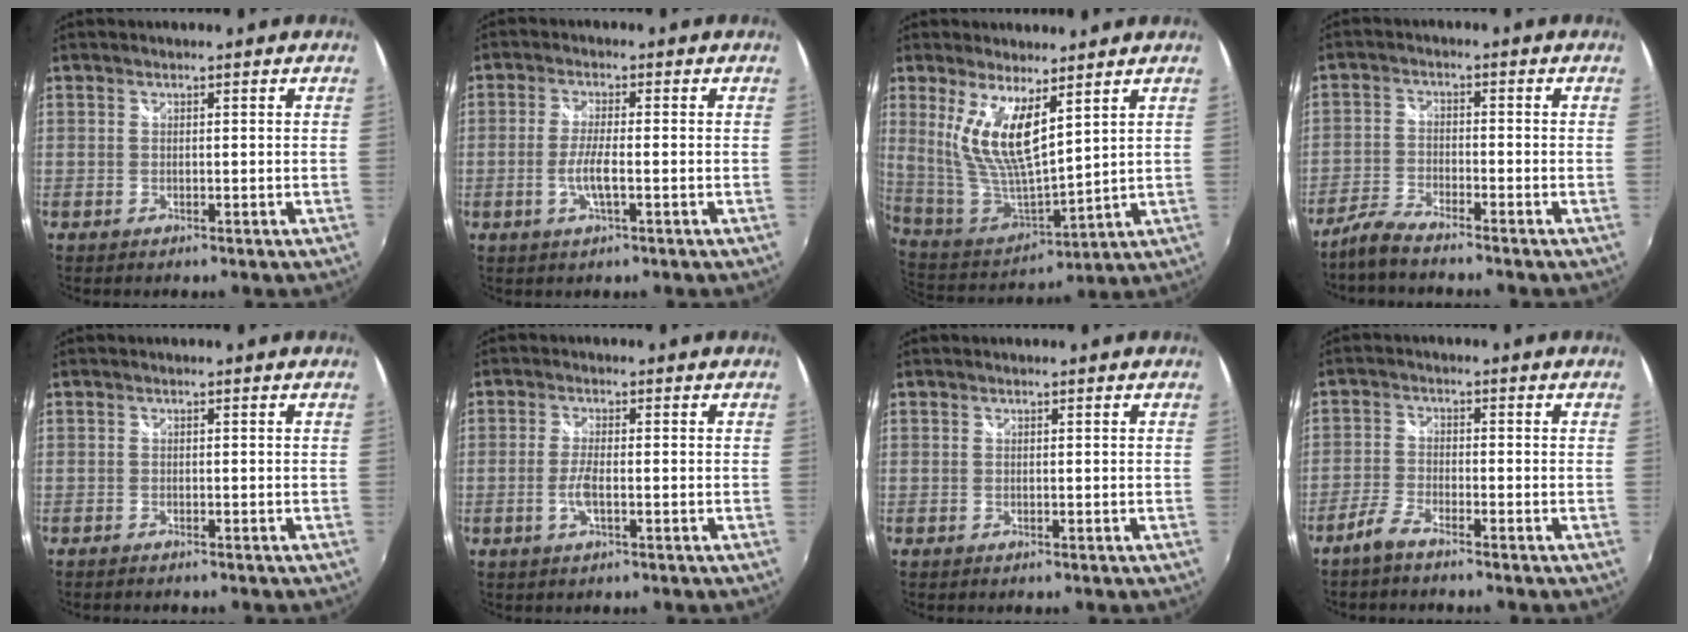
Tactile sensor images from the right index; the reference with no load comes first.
{"total": 4.3, "force": [-1.4, 0.6, 4.1], "torque": [-0.085, -0.007, -0.026]}
{"total": 13.4, "force": [6.3, 4.1, 11.1], "torque": [-0.217, -0.010, 0.136]}
{"total": 5.1, "force": [-4.5, 0.7, 2.3], "torque": [-0.060, -0.005, -0.094]}
{"total": 1.4, "force": [-1.2, 0.5, 0.3], "torque": [-0.015, -0.005, -0.023]}
{"total": 3.5, "force": [-1.1, 0.6, 3.2], "torque": [-0.070, -0.004, -0.023]}
{"total": 0.0}
{"total": 3.6, "force": [-3.0, 0.8, 1.8], "torque": [-0.054, 0.001, -0.066]}